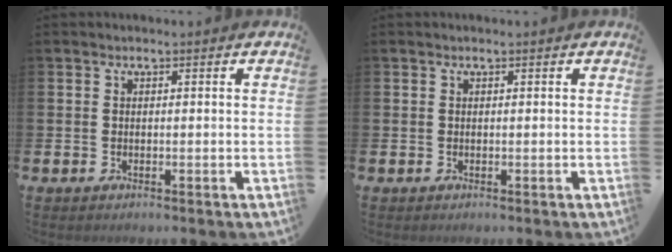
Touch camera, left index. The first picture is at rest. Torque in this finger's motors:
{"motor_torque": [0.87, -1.27, -0.16, 0.01]}